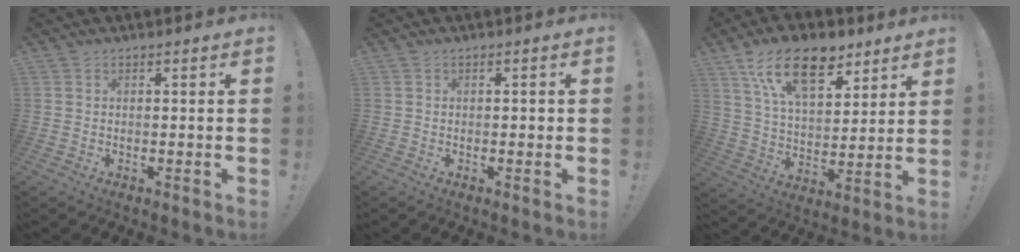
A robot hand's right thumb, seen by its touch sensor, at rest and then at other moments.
{"total": 1.1, "force": [-0.4, 0.9, 0.5], "torque": [-0.009, 0.005, -0.008]}
{"total": 18.0, "force": [10.6, 9.4, 11.0], "torque": [-0.183, -0.050, 0.191]}